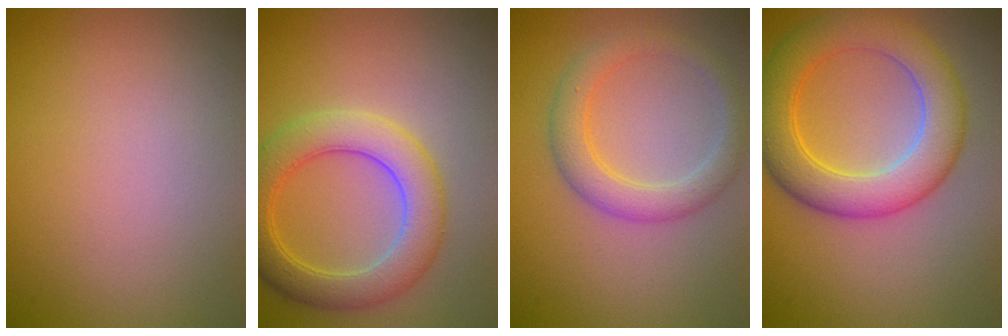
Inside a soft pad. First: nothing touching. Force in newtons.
{"total": 5.4, "press": 5.4, "slide": 0.1}
{"total": 3.4, "press": 3.4, "slide": 0.1}
{"total": 6.9, "press": 6.9, "slide": 0.3}